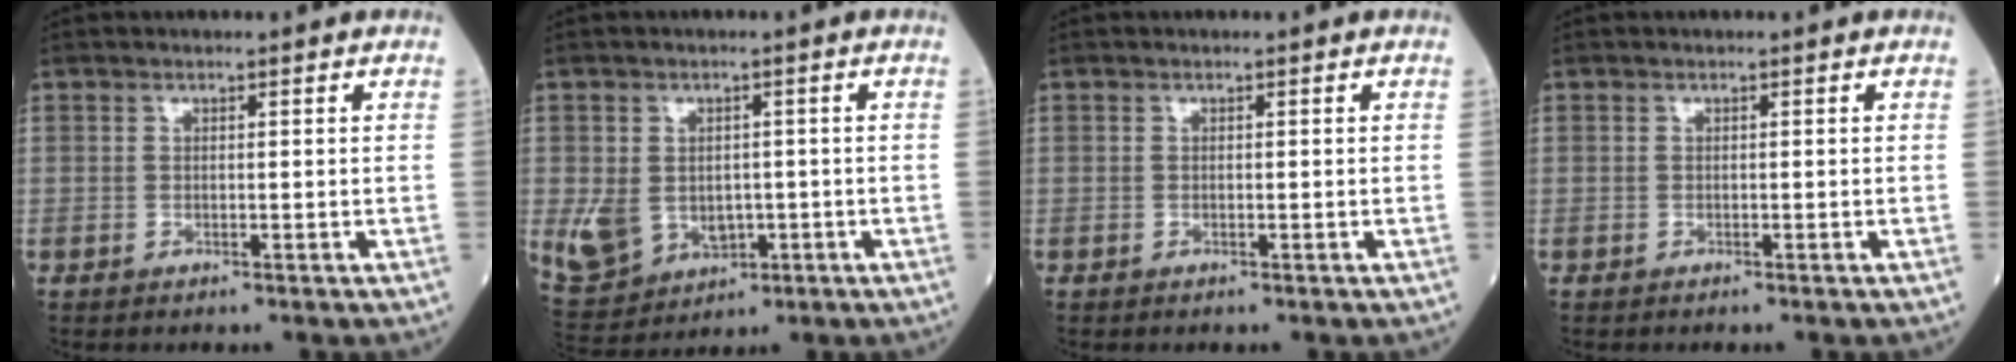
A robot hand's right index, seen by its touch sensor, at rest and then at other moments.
{"total": 8.7, "force": [-1.6, 7.0, 4.9], "torque": [-0.098, 0.009, -0.004]}
{"total": 0.0}
{"total": 0.0}